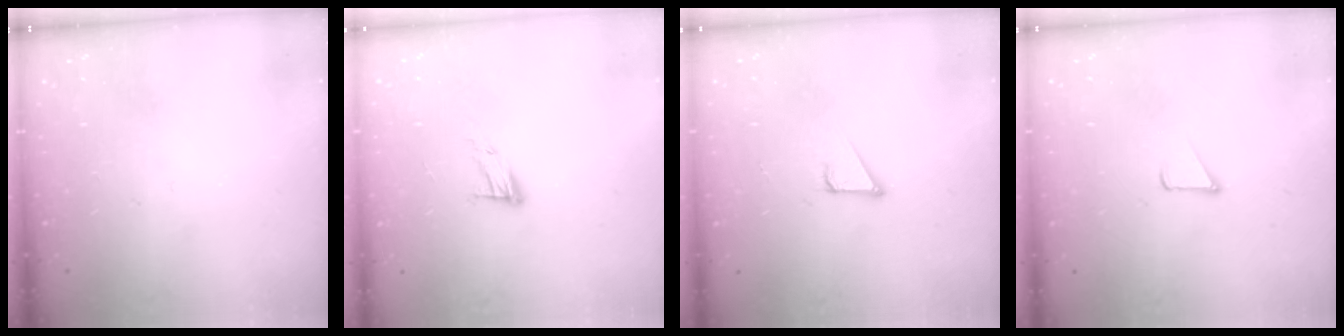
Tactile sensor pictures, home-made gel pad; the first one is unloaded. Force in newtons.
{"total": 8.3, "press": 8.2, "slide": 1.3}
{"total": 3.3, "press": 3.3, "slide": 0.1}
{"total": 1.7, "press": 1.7, "slide": 0.1}